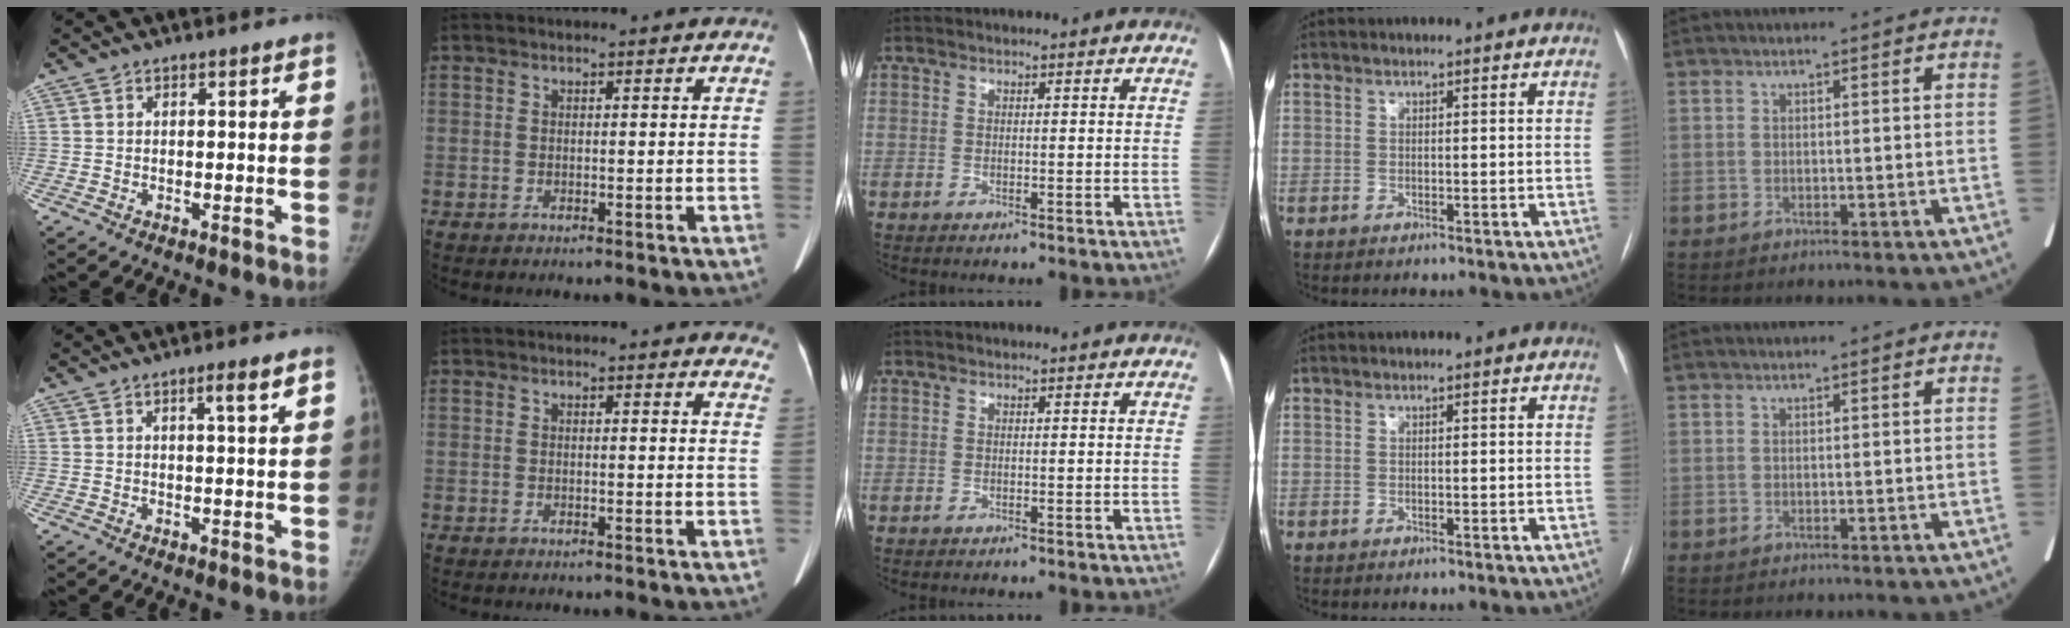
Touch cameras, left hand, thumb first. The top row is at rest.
{"thumb": {"total": 2.9, "force": [1.5, 0.0, 2.5], "torque": [-0.041, -0.008, 0.025]}, "index": {"total": 6.2, "force": [5.8, 1.7, 1.1], "torque": [0.018, -0.015, 0.028]}}